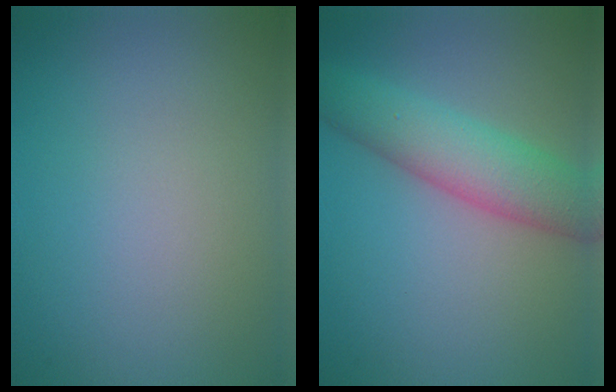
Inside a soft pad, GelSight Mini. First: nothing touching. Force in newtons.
{"total": 5.9, "press": 5.9, "slide": 0.2}